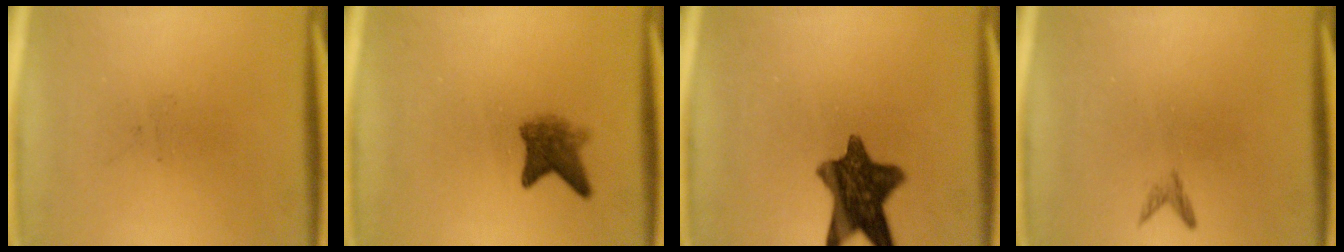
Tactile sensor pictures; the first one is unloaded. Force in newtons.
{"total": 3.7}
{"total": 11.0}
{"total": 0.8}